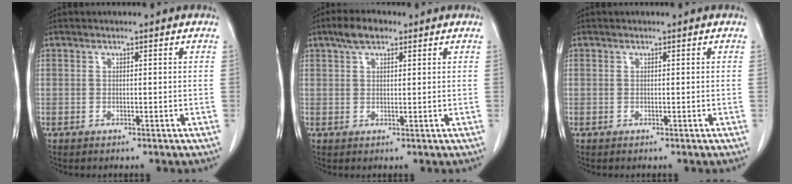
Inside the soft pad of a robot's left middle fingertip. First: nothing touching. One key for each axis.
{"total": 4.1, "fx": 2.6, "fy": 1.7, "fz": 2.6, "tx": -0.054, "ty": 0.013, "tz": 0.047}
{"total": 0.0}